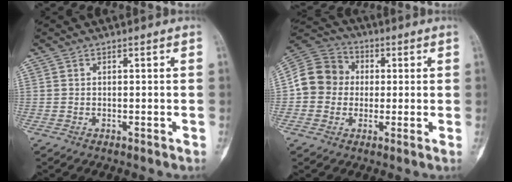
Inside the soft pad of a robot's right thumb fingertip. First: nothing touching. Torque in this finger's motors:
{"motor_torque": [1.23, 1.13, 0.25, -0.30, 0.04]}